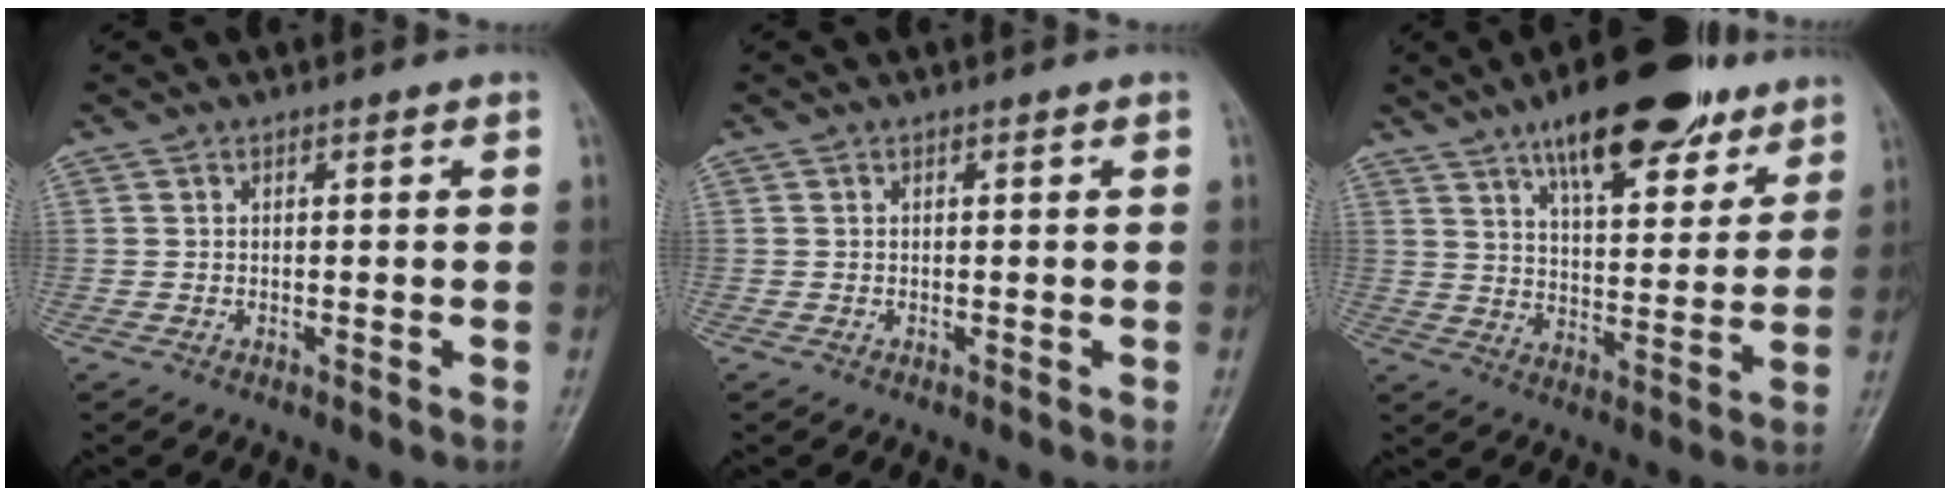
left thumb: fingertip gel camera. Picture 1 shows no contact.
{"total": 0.0}
{"total": 18.0, "force": [11.5, 6.9, 11.9], "torque": [-0.135, -0.047, 0.181]}